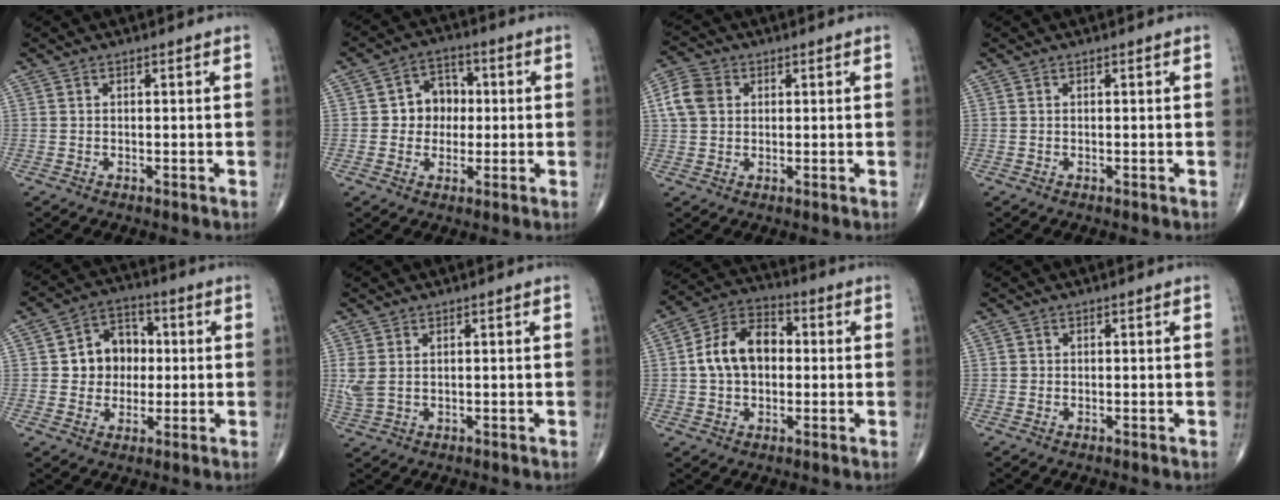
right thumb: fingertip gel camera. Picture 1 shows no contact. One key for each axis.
{"total": 7.3, "fx": 0.3, "fy": 6.3, "fz": 3.7, "tx": -0.012, "ty": 0.016, "tz": -0.005}
{"total": 6.1, "fx": 1.3, "fy": 4.8, "fz": 3.5, "tx": -0.065, "ty": 0.008, "tz": 0.020}
{"total": 0.0}
{"total": 9.4, "fx": 0.5, "fy": 8.0, "fz": 5.0, "tx": -0.033, "ty": 0.017, "tz": 0.001}
{"total": 3.3, "fx": 0.8, "fy": 1.9, "fz": 2.5, "tx": -0.075, "ty": 0.004, "tz": 0.022}
{"total": 11.8, "fx": 0.6, "fy": 8.2, "fz": 8.5, "tx": -0.135, "ty": 0.029, "tz": 0.003}
{"total": 0.5, "fx": 0.0, "fy": 0.5, "fz": 0.0, "tx": 0.003, "ty": 0.003, "tz": -0.001}